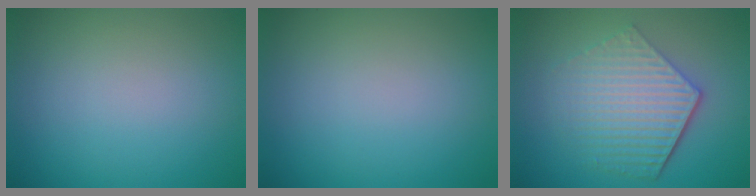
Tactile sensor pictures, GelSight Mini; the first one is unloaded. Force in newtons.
{"total": 0.0}
{"total": 6.1, "press": 4.4, "slide": 4.2}